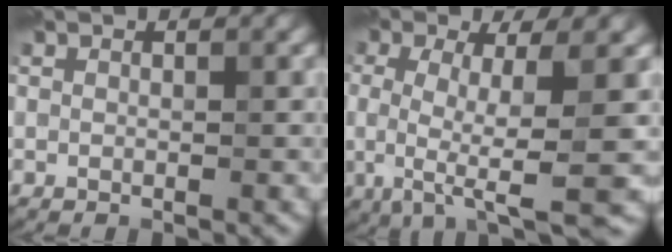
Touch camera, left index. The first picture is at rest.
{"total": 8.3, "force": [-1.3, 2.1, 7.9], "torque": [-0.140, -0.010, -0.021]}